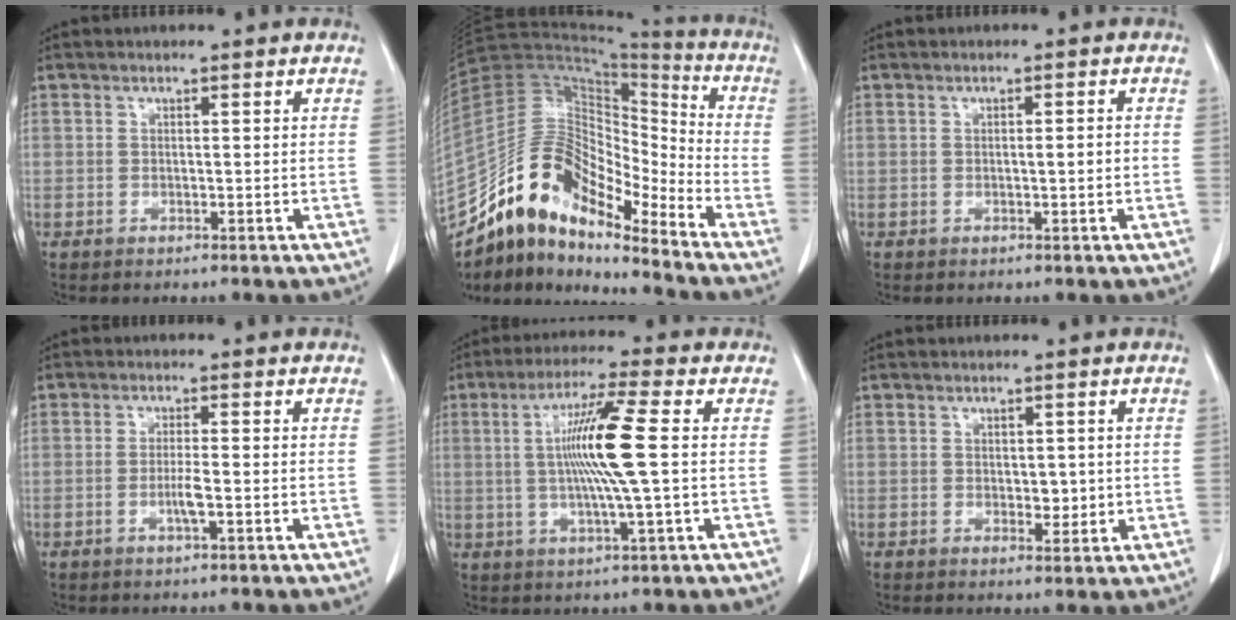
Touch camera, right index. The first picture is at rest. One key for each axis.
{"total": 15.9, "fx": -12.7, "fy": 4.9, "fz": 8.2, "tx": -0.137, "ty": 0.059, "tz": -0.230}
{"total": 1.5, "fx": -0.2, "fy": 0.1, "fz": 1.5, "tx": -0.023, "ty": 0.000, "tz": -0.003}
{"total": 2.5, "fx": -0.7, "fy": -0.1, "fz": 2.3, "tx": -0.048, "ty": -0.002, "tz": -0.014}
{"total": 10.7, "fx": 0.8, "fy": -1.0, "fz": 10.7, "tx": -0.203, "ty": 0.001, "tz": 0.011}
{"total": 2.5, "fx": 0.2, "fy": 1.5, "fz": 1.9, "tx": -0.023, "ty": -0.002, "tz": 0.010}